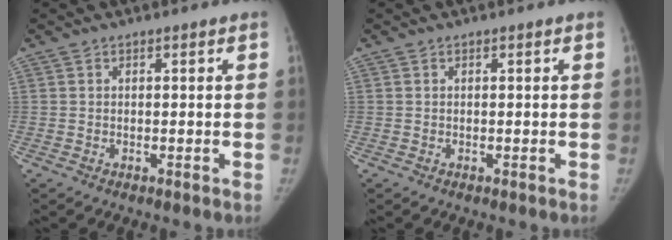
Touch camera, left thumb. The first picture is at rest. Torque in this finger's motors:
{"motor_torque": [0.05, -0.03, 0.10, -0.04, 0.01]}